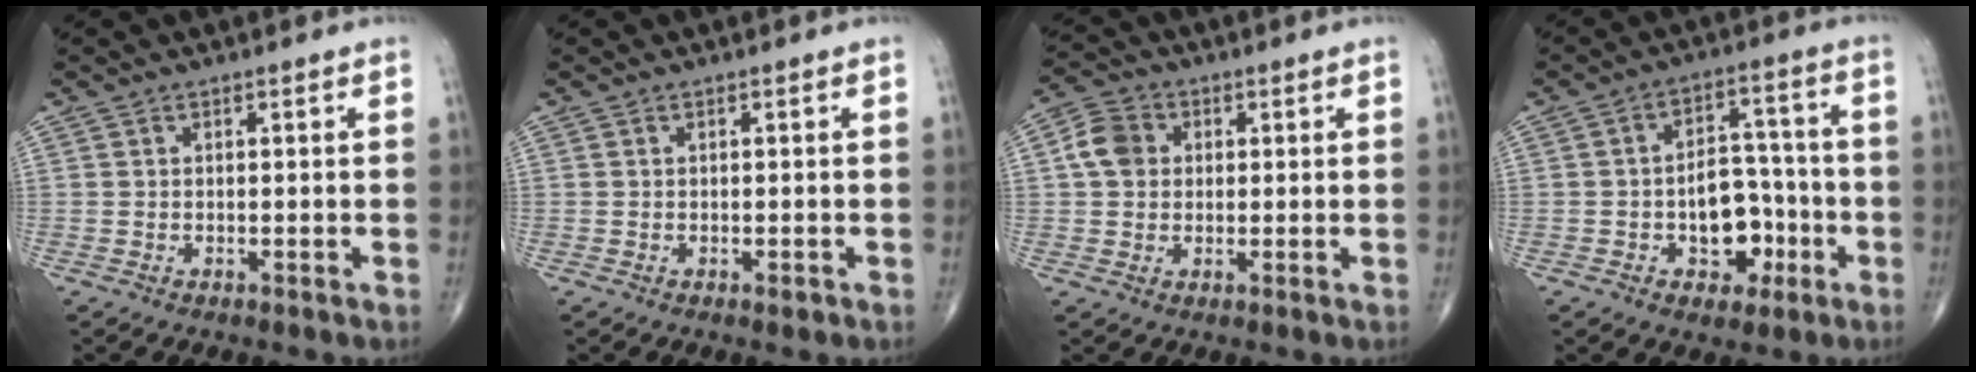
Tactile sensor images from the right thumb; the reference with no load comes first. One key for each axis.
{"total": 0.6, "fx": -0.3, "fy": 0.2, "fz": 0.5, "tx": -0.004, "ty": -0.002, "tz": -0.006}
{"total": 6.1, "fx": 1.0, "fy": 5.1, "fz": 3.2, "tx": -0.052, "ty": 0.010, "tz": 0.009}
{"total": 10.1, "fx": -3.2, "fy": 6.8, "fz": 6.7, "tx": -0.055, "ty": 0.040, "tz": -0.044}